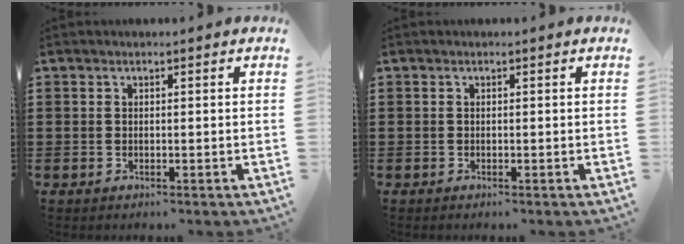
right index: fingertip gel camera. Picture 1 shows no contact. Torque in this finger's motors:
{"motor_torque": [0.96, 1.11, 0.02, 0.00]}